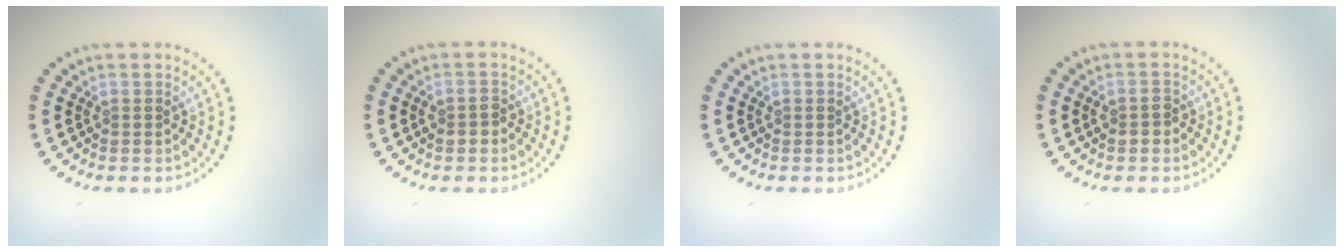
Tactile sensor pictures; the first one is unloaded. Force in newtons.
{"total": 1.4, "press": 1.4, "slide": 0.3}
{"total": 0.0}
{"total": 1.4, "press": 1.4, "slide": 0.3}